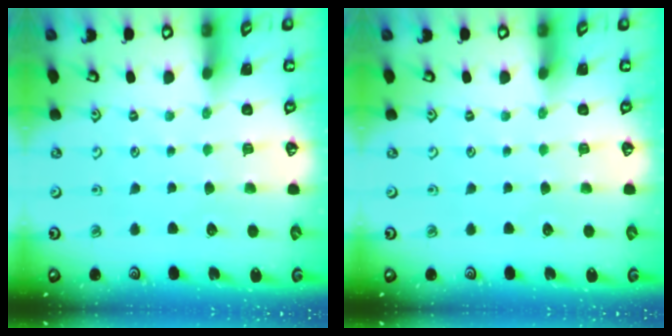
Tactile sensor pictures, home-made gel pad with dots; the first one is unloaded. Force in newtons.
{"total": 0.0}